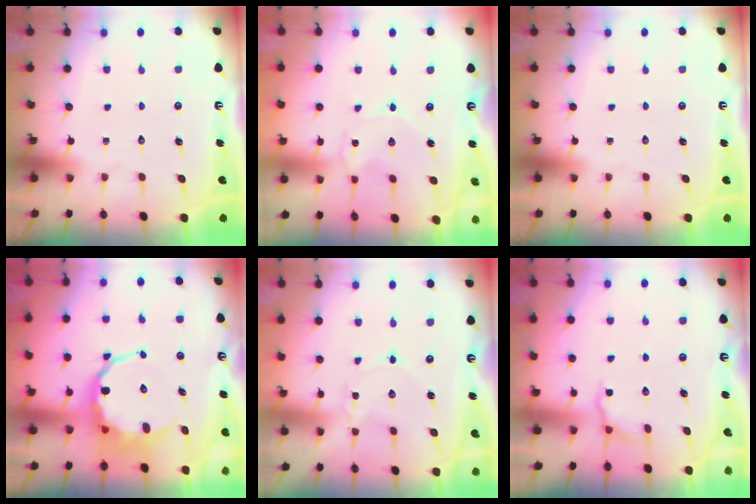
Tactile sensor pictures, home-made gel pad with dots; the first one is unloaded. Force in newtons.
{"total": 0.0}
{"total": 0.0}
{"total": 8.5, "press": 8.3, "slide": 1.9}
{"total": 0.7, "press": 0.7, "slide": 0.0}
{"total": 3.6, "press": 3.0, "slide": 2.0}